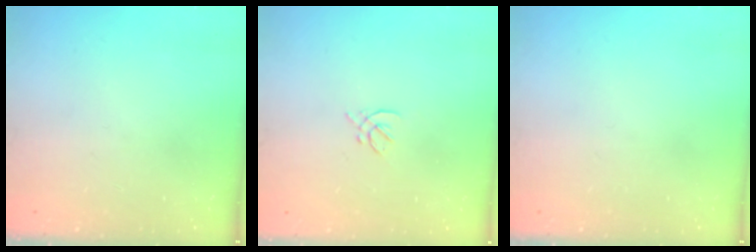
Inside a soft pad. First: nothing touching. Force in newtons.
{"total": 2.1, "press": 2.0, "slide": 0.7}
{"total": 0.0}